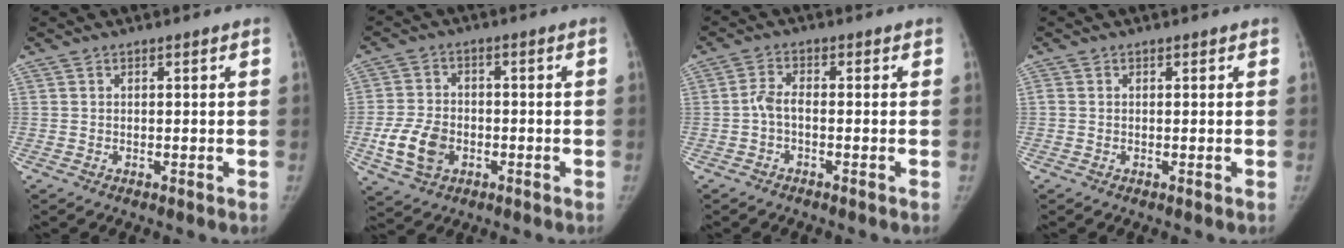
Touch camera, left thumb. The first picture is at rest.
{"total": 8.5, "force": [-2.7, 6.0, 5.4], "torque": [-0.097, 0.010, -0.046]}
{"total": 3.0, "force": [-1.0, 1.3, 2.5], "torque": [-0.050, 0.012, -0.028]}
{"total": 0.6, "force": [-0.1, 0.5, 0.3], "torque": [-0.007, -0.001, -0.007]}